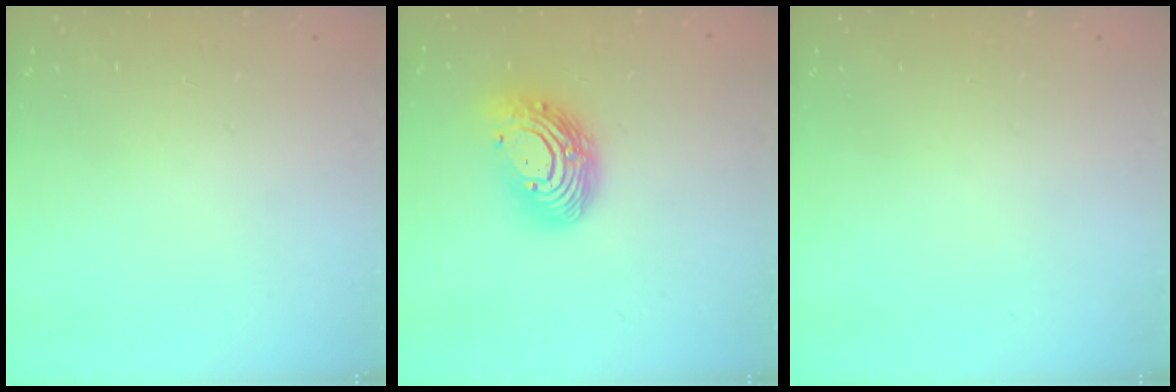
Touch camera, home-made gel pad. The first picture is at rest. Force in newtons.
{"total": 14.0, "press": 14.0, "slide": 1.1}
{"total": 0.0}